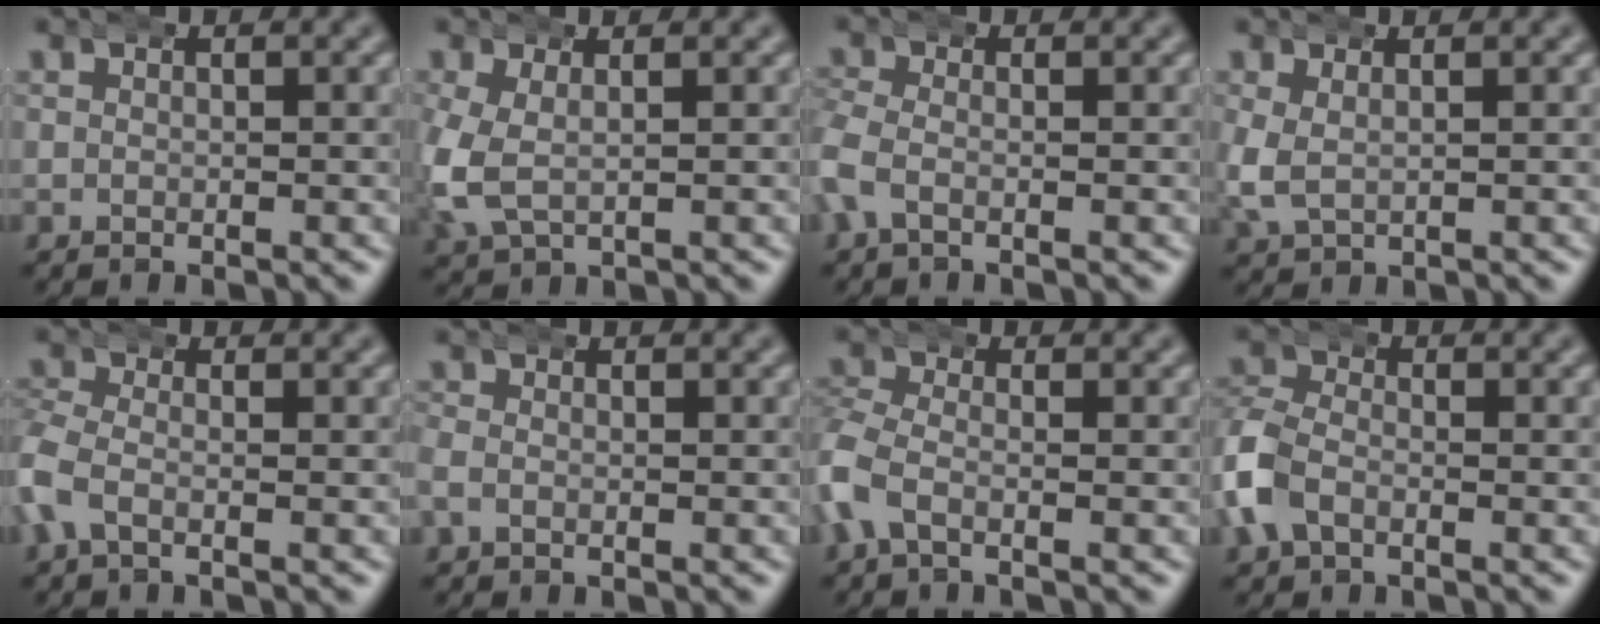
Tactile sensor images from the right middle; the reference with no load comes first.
{"total": 4.2, "force": [-0.2, 3.2, 2.6], "torque": [-0.091, -0.010, 0.004]}
{"total": 3.1, "force": [-0.9, 2.5, 1.6], "torque": [-0.056, -0.003, -0.021]}
{"total": 2.9, "force": [0.3, 2.3, 1.8], "torque": [-0.059, -0.008, 0.015]}
{"total": 3.7, "force": [-1.1, 2.9, 1.9], "torque": [-0.070, -0.011, -0.022]}
{"total": 1.2, "force": [-0.6, 1.0, 0.4], "torque": [-0.025, -0.005, -0.010]}
{"total": 3.4, "force": [-1.3, 2.6, 1.8], "torque": [-0.078, -0.015, -0.022]}
{"total": 5.0, "force": [-1.6, 4.2, 2.0], "torque": [-0.078, -0.015, -0.028]}